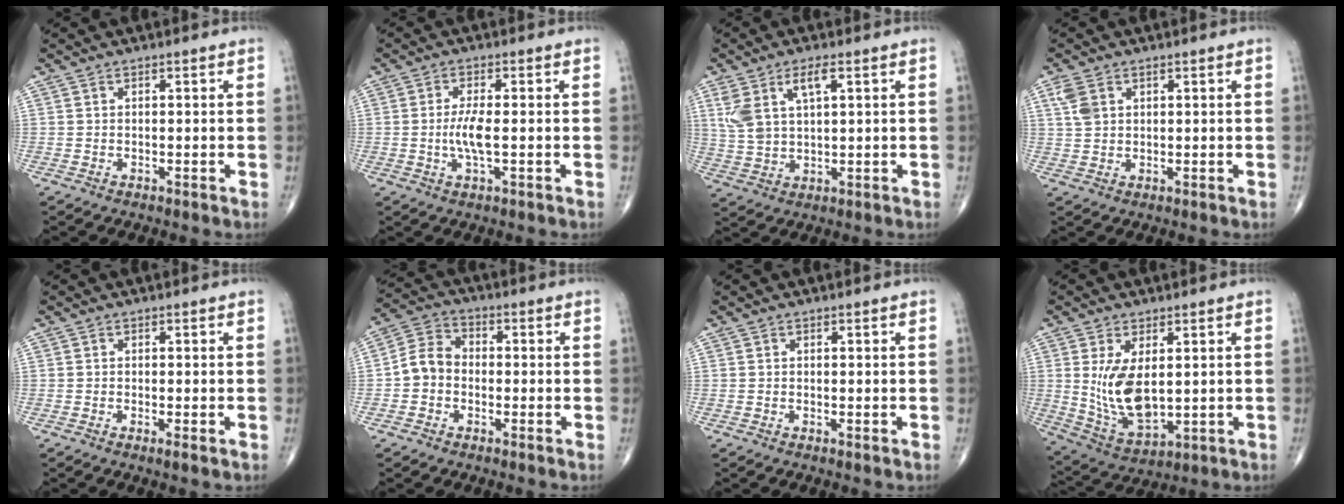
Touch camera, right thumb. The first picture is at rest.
{"total": 4.5, "force": [-0.4, 1.0, 4.4], "torque": [-0.099, -0.004, -0.011]}
{"total": 8.0, "force": [3.3, 3.5, 6.4], "torque": [-0.133, -0.003, 0.071]}
{"total": 3.8, "force": [1.6, 2.4, 2.4], "torque": [-0.050, 0.002, 0.039]}
{"total": 1.2, "force": [-0.4, 0.1, 1.1], "torque": [-0.028, -0.005, -0.011]}
{"total": 6.6, "force": [-1.3, 5.4, 3.4], "torque": [-0.048, 0.027, -0.038]}
{"total": 0.0}
{"total": 11.1, "force": [1.5, 5.8, 9.4], "torque": [-0.165, -0.022, 0.046]}